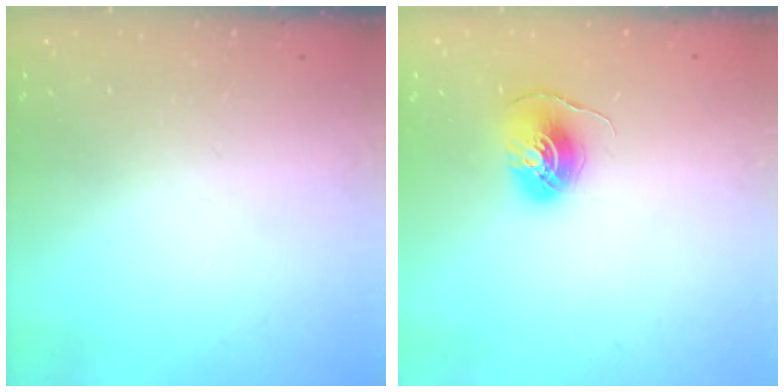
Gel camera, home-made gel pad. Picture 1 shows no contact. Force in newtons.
{"total": 7.1, "press": 7.1, "slide": 0.4}